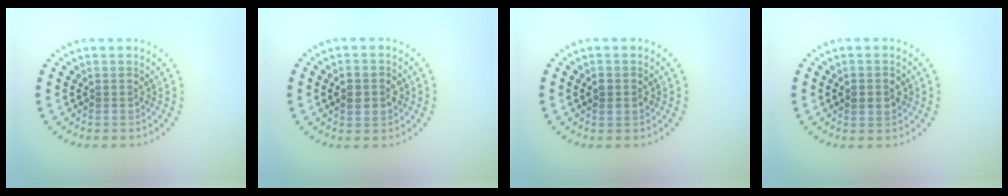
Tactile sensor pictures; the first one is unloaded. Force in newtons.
{"total": 2.3, "press": 2.3, "slide": 0.0}
{"total": 1.4, "press": 1.4, "slide": 0.1}
{"total": 1.8, "press": 1.8, "slide": 0.1}